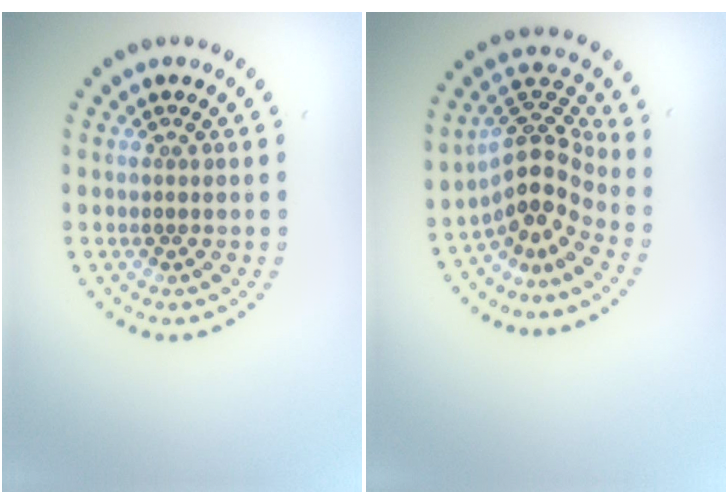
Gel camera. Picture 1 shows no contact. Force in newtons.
{"total": 4.4, "press": 3.1, "slide": 3.1}